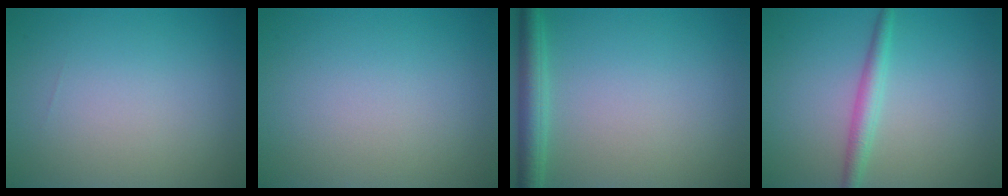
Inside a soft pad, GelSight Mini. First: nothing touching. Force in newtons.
{"total": 0.0}
{"total": 3.0, "press": 3.0, "slide": 0.1}
{"total": 2.2, "press": 2.2, "slide": 0.1}